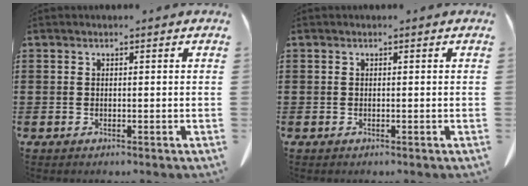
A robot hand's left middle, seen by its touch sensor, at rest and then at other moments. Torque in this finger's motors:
{"motor_torque": [-0.73, 0.49, -0.02, 0.02]}